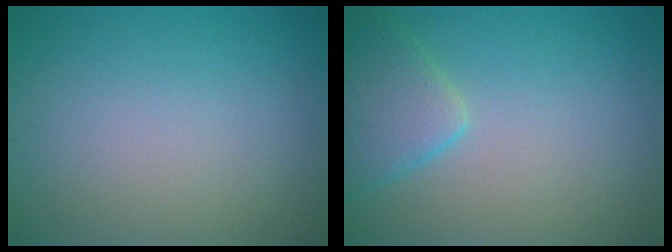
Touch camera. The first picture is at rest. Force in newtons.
{"total": 3.7, "press": 3.7, "slide": 0.3}